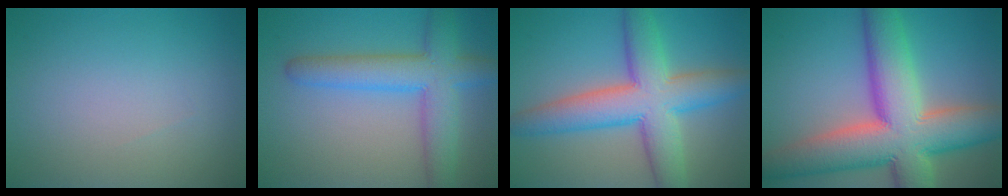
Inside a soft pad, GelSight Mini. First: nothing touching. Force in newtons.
{"total": 6.3, "press": 6.3, "slide": 0.3}
{"total": 8.9, "press": 8.9, "slide": 0.6}
{"total": 13.4, "press": 13.4, "slide": 1.0}